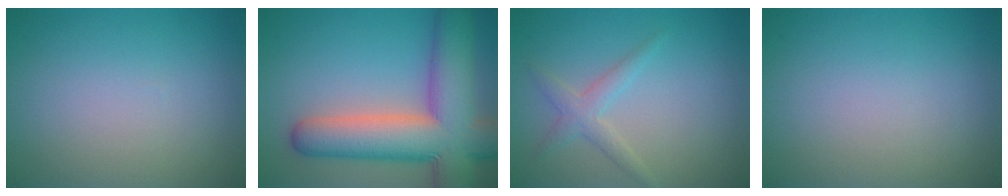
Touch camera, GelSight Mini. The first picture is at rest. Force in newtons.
{"total": 12.2, "press": 12.1, "slide": 0.9}
{"total": 2.1, "press": 2.1, "slide": 0.1}
{"total": 0.0}